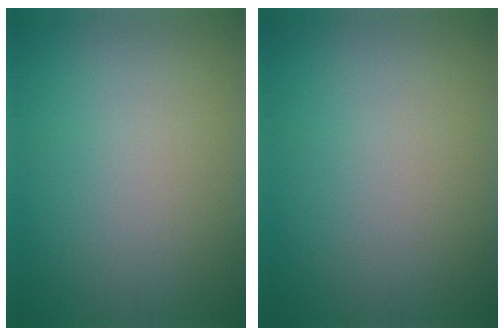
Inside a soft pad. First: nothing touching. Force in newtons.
{"total": 0.0}